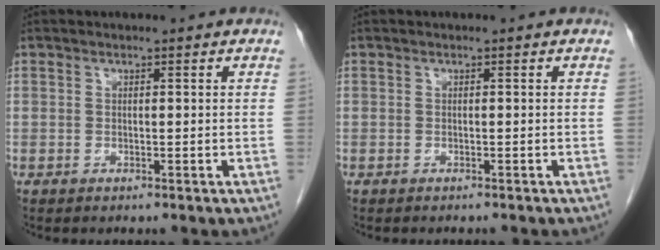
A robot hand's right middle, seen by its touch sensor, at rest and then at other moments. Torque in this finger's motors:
{"motor_torque": [0.01, -0.01, -0.02, 0.00]}